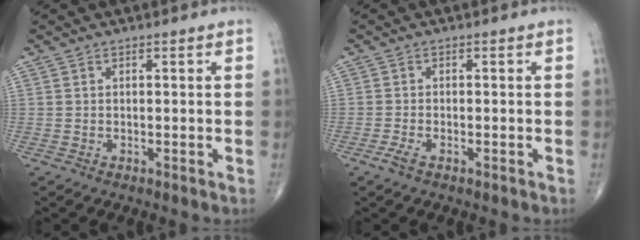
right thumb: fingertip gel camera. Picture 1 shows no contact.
{"total": 1.8, "force": [-1.2, 0.6, 1.3], "torque": [-0.035, 0.001, -0.026]}